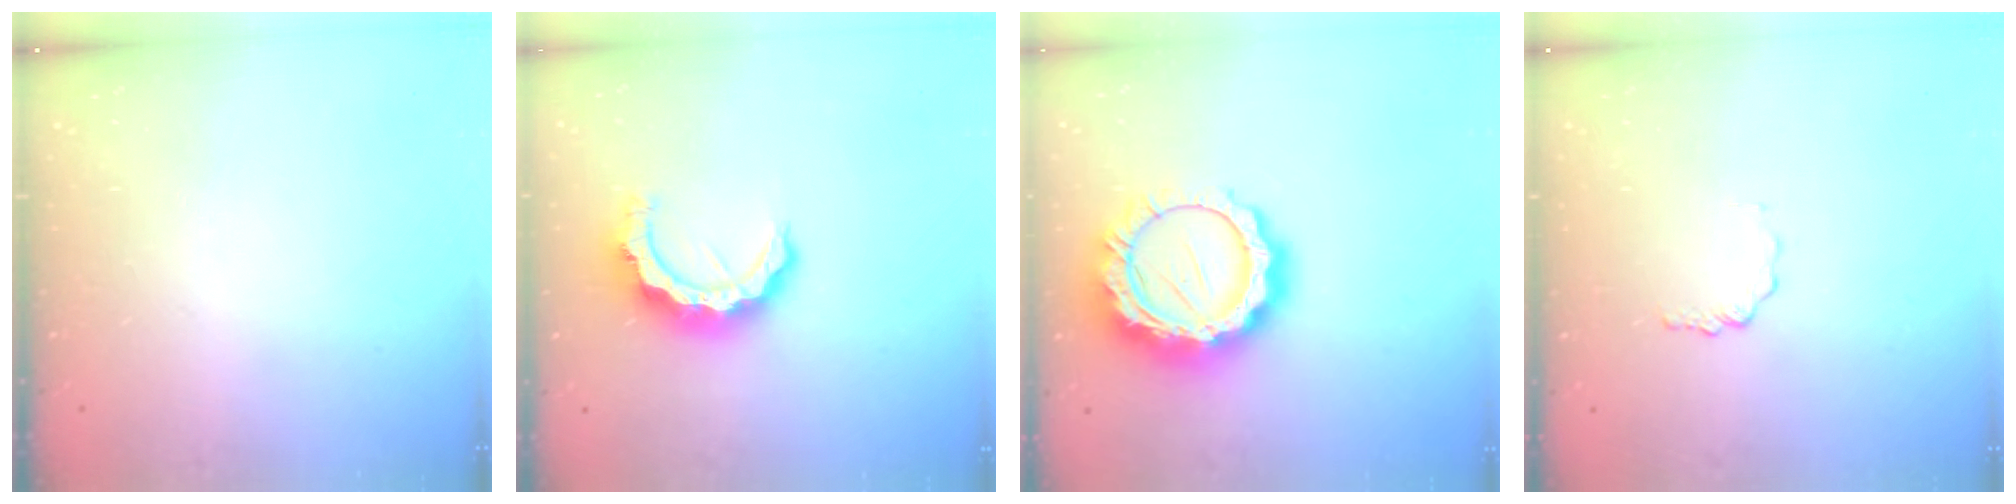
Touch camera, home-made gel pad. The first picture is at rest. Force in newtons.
{"total": 10.1, "press": 10.0, "slide": 1.1}
{"total": 18.3, "press": 18.3, "slide": 1.5}
{"total": 1.4, "press": 1.4, "slide": 0.2}